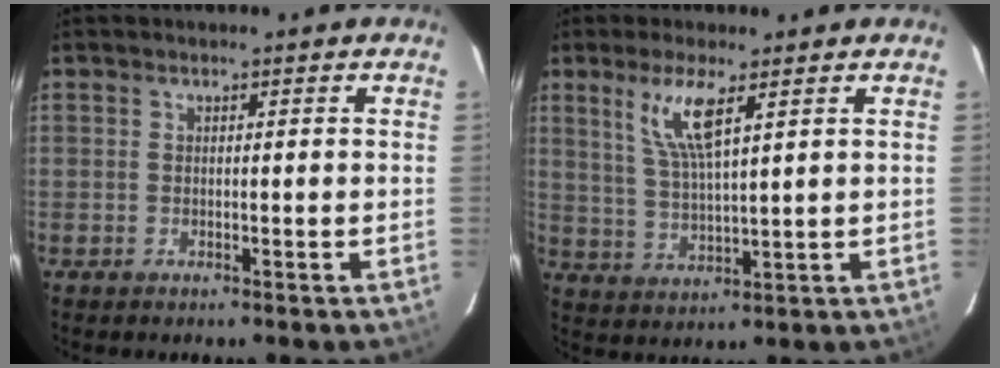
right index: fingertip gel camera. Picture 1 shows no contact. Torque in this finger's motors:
{"motor_torque": [0.61, 0.11, 0.28, 0.13]}